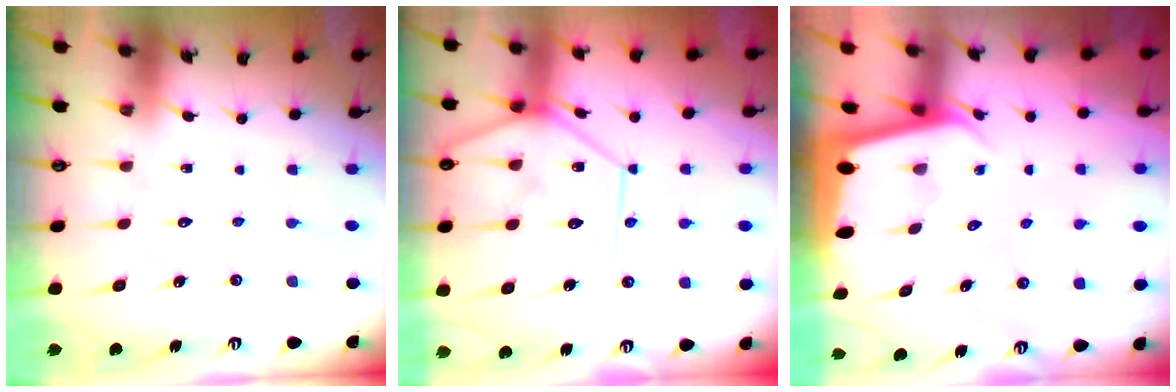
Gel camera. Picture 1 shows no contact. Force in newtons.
{"total": 14.8, "press": 14.7, "slide": 1.4}
{"total": 1.8, "press": 1.8, "slide": 0.1}